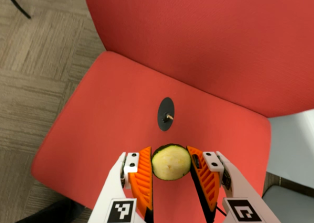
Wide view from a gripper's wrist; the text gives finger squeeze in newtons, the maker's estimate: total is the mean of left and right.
{"total": 8.9, "left": 9.0, "right": 8.8}